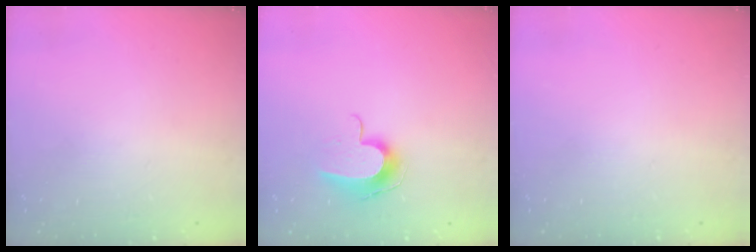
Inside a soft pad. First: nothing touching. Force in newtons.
{"total": 10.7, "press": 10.6, "slide": 0.8}
{"total": 0.0}